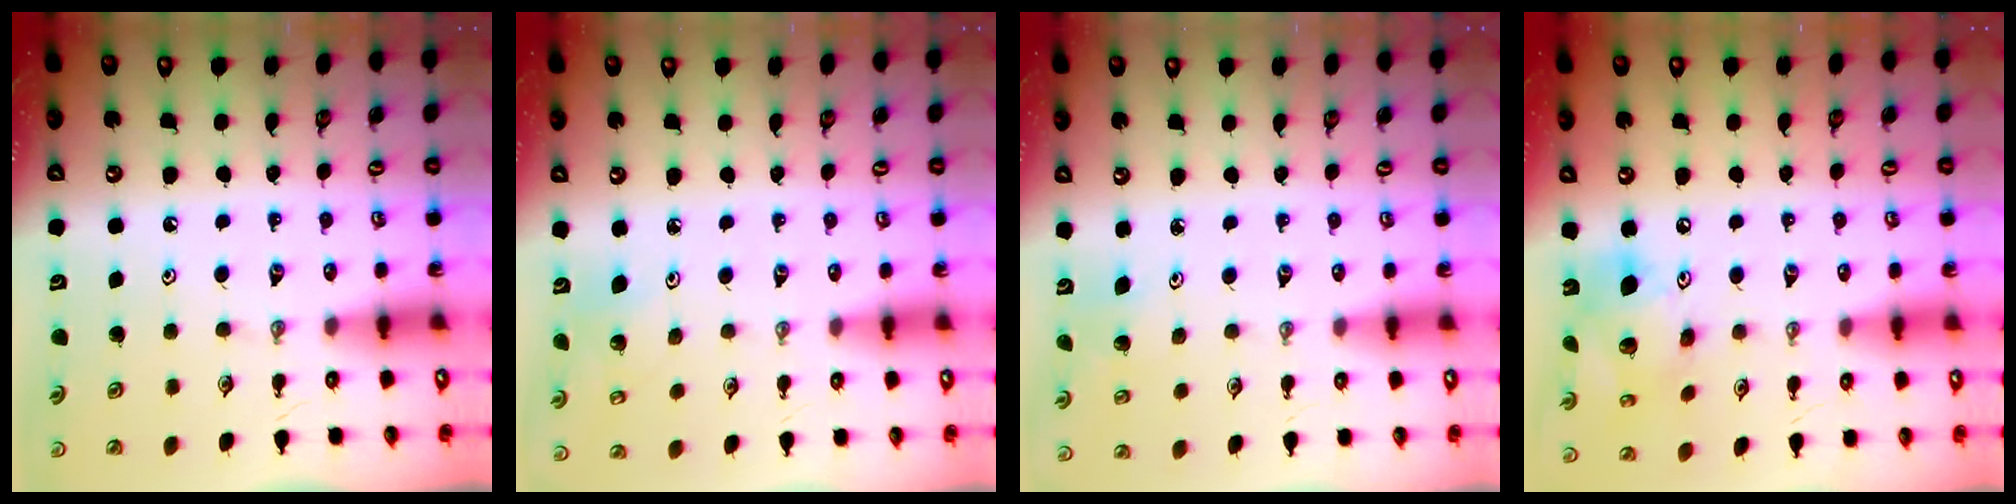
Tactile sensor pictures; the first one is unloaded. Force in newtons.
{"total": 5.8, "press": 5.7, "slide": 1.1}
{"total": 2.8, "press": 2.8, "slide": 0.3}
{"total": 16.8, "press": 16.4, "slide": 3.4}